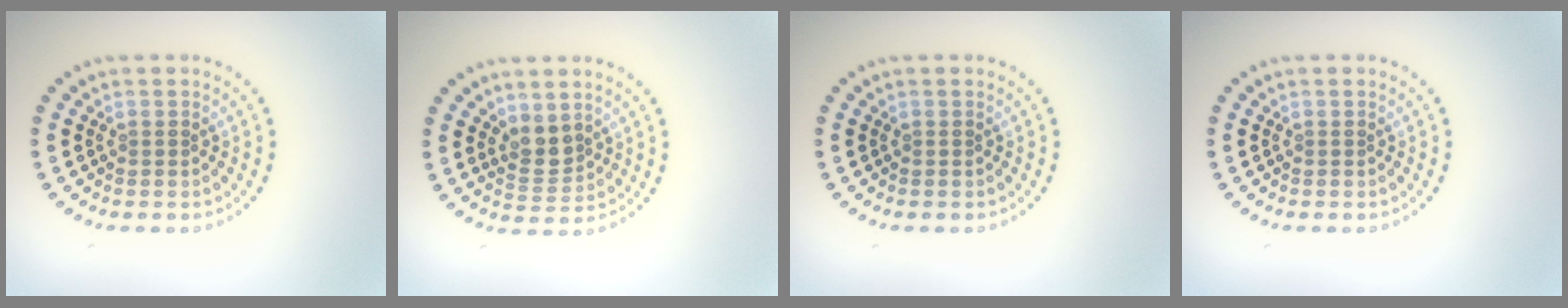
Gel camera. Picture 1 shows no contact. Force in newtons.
{"total": 2.5, "press": 2.1, "slide": 1.4}
{"total": 0.0}
{"total": 0.0}